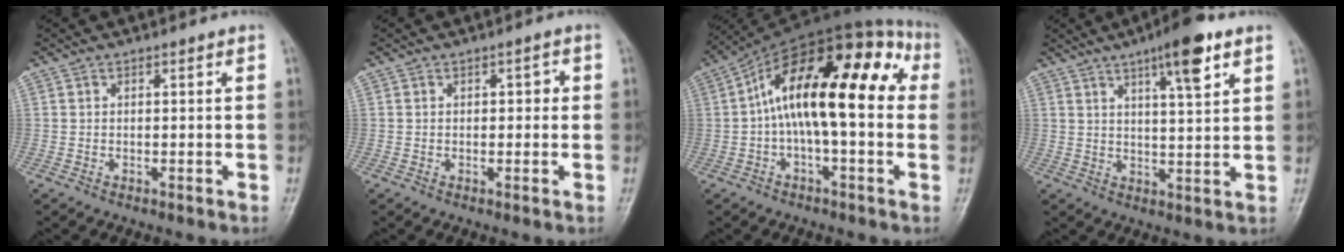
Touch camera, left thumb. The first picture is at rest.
{"total": 1.7, "force": [0.3, 1.2, 1.2], "torque": [0.001, 0.004, -0.002]}
{"total": 20.7, "force": [1.9, 8.6, 18.7], "torque": [-0.269, 0.055, 0.017]}
{"total": 9.9, "force": [5.6, 2.0, 7.9], "torque": [-0.112, -0.023, 0.082]}